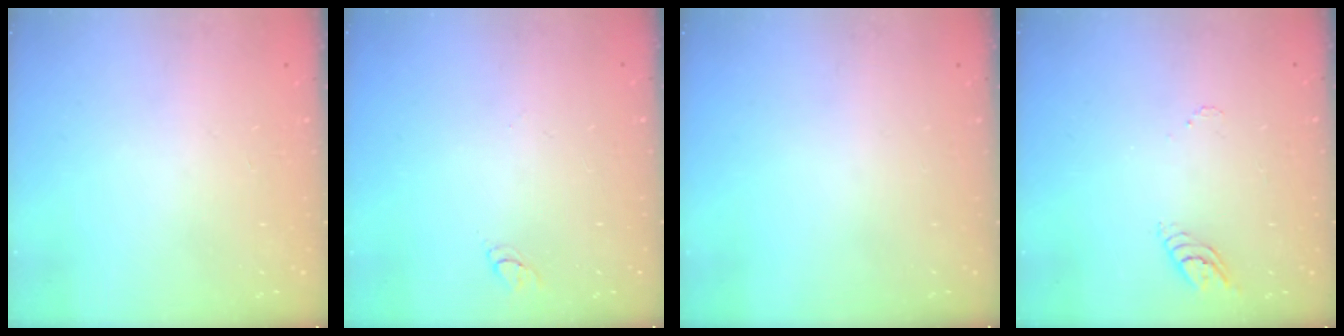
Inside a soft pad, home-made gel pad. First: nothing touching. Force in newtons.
{"total": 2.8, "press": 2.8, "slide": 0.3}
{"total": 0.0}
{"total": 4.2, "press": 4.1, "slide": 0.3}